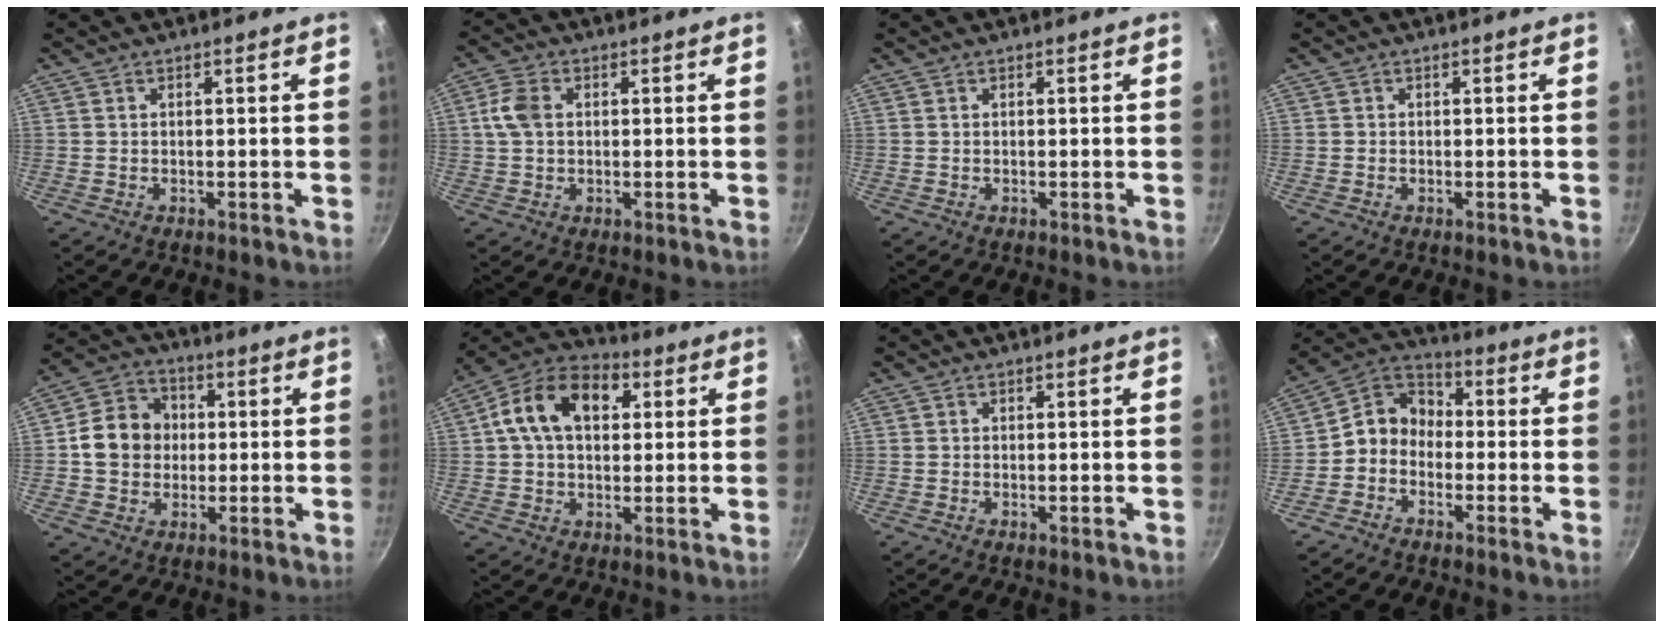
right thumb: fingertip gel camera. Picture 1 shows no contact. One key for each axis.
{"total": 5.2, "fx": 0.8, "fy": 3.6, "fz": 3.7, "tx": -0.082, "ty": 0.010, "tz": 0.012}
{"total": 0.0}
{"total": 0.0}
{"total": 11.3, "fx": 0.1, "fy": 9.7, "fz": 5.8, "tx": -0.077, "ty": 0.021, "tz": -0.006}
{"total": 15.1, "fx": 3.5, "fy": 10.0, "fz": 10.7, "tx": -0.169, "ty": 0.020, "tz": 0.051}
{"total": 0.6, "fx": -0.2, "fy": 0.1, "fz": 0.6, "tx": -0.012, "ty": -0.004, "tz": -0.002}
{"total": 8.8, "fx": -2.0, "fy": 7.3, "fz": 4.5, "tx": -0.056, "ty": 0.049, "tz": -0.056}